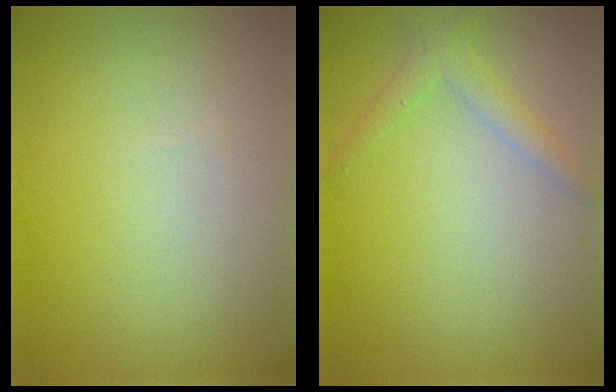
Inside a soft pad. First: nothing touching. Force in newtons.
{"total": 1.8, "press": 1.8, "slide": 0.1}